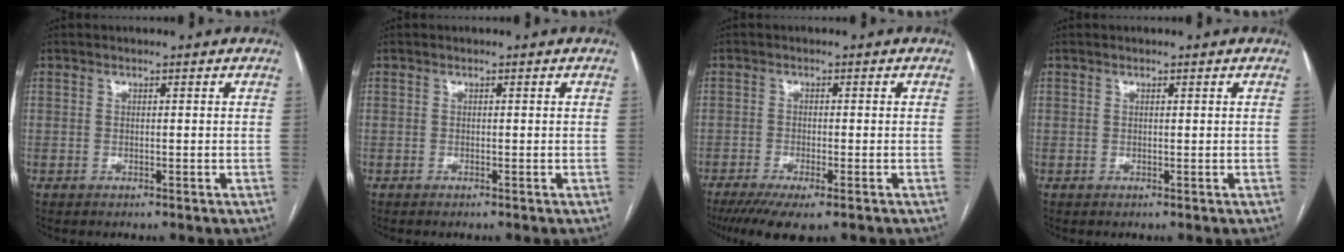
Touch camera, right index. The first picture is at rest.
{"total": 0.0}
{"total": 7.9, "force": [-5.7, 1.3, 5.4], "torque": [-0.082, -0.018, -0.089]}
{"total": 0.0}